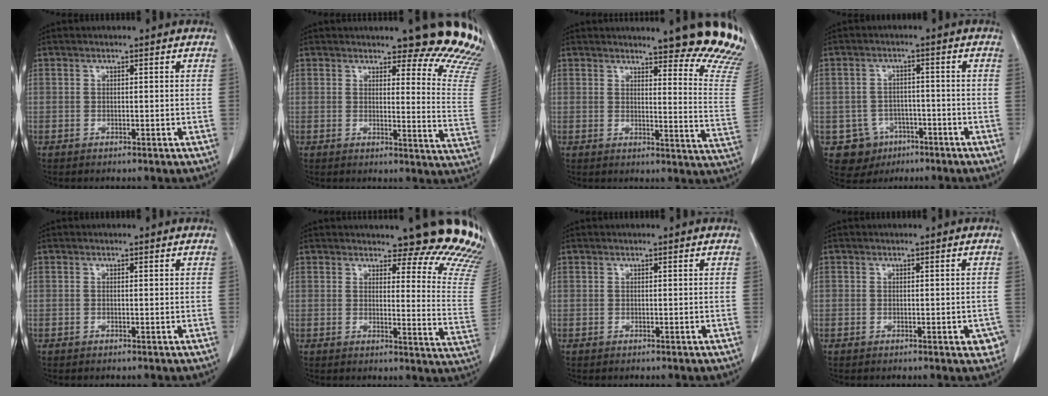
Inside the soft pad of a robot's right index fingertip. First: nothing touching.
{"total": 14.3, "force": [13.2, 1.9, 5.1], "torque": [-0.030, -0.109, 0.115]}
{"total": 15.3, "force": [13.6, 1.1, 6.9], "torque": [-0.065, -0.102, 0.134]}
{"total": 6.2, "force": [-2.8, 5.5, 0.7], "torque": [-0.012, 0.011, -0.035]}
{"total": 0.0}
{"total": 15.7, "force": [14.9, 2.4, 4.3], "torque": [-0.019, -0.117, 0.135]}
{"total": 0.0}
{"total": 3.0, "force": [-1.2, 1.7, 2.2], "torque": [-0.013, 0.006, -0.012]}